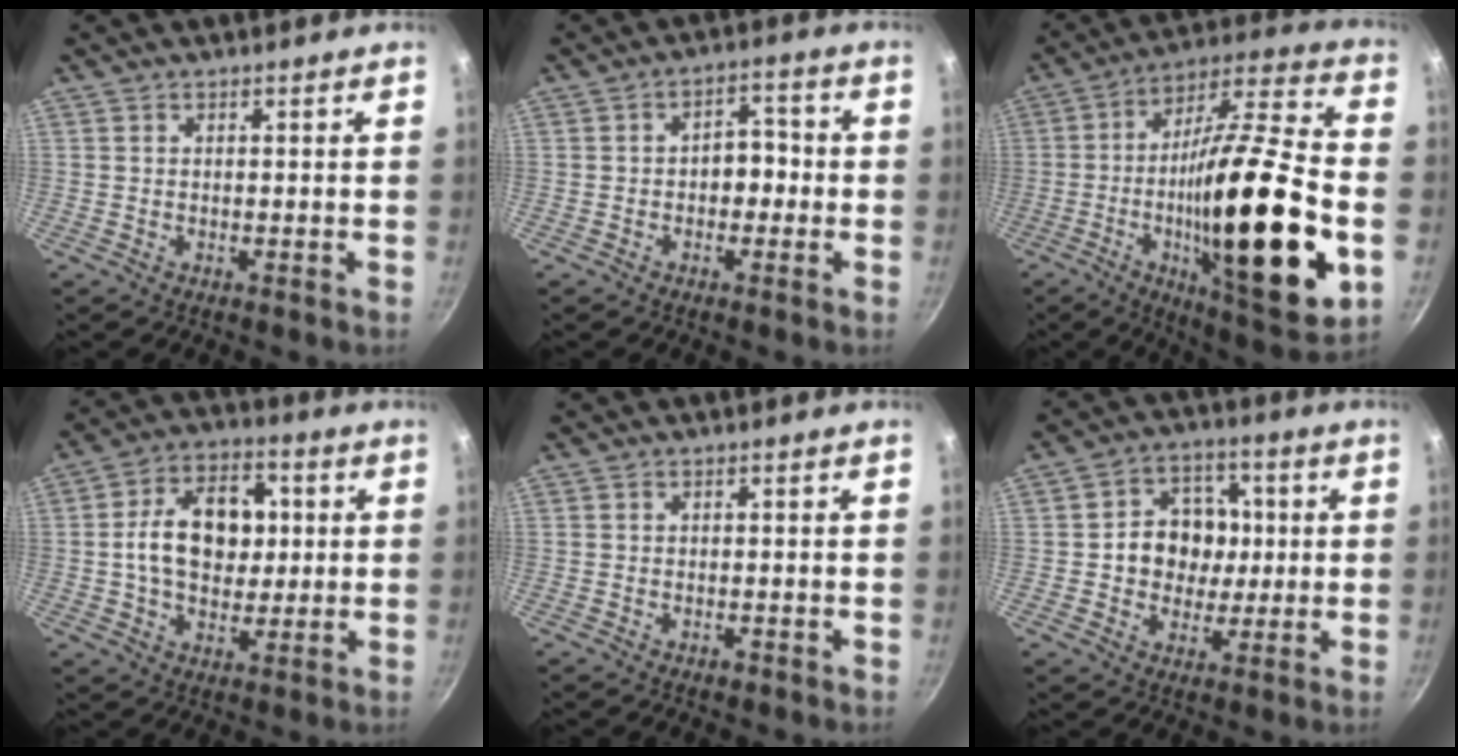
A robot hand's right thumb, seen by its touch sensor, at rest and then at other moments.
{"total": 4.9, "force": [-1.0, 3.4, 3.3], "torque": [-0.004, 0.023, -0.019]}
{"total": 31.8, "force": [-6.8, 8.3, 30.0], "torque": [-0.478, 0.020, -0.108]}
{"total": 14.7, "force": [1.3, 10.3, 10.5], "torque": [-0.134, 0.017, 0.010]}
{"total": 1.0, "force": [-0.6, 0.6, 0.6], "torque": [-0.009, 0.003, -0.007]}
{"total": 11.2, "force": [0.5, 9.5, 5.8], "torque": [-0.049, 0.008, 0.001]}